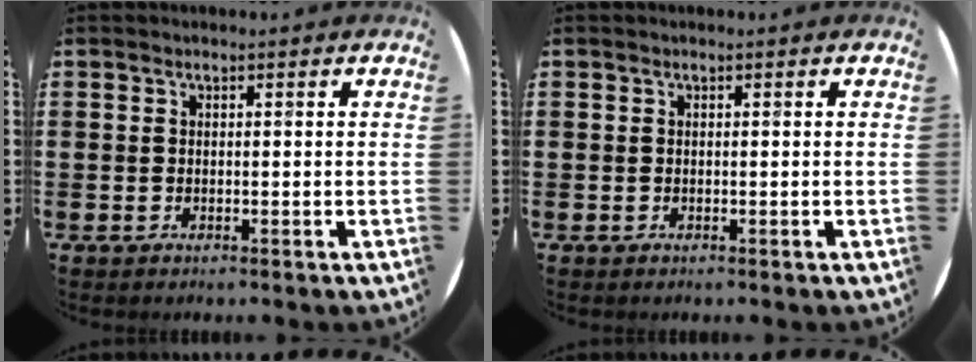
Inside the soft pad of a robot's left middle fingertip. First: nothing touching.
{"total": 0.0}